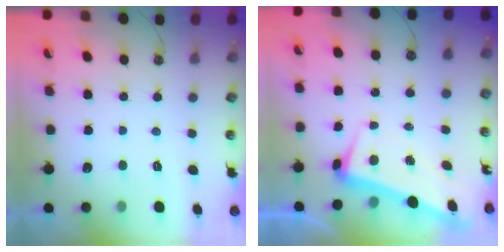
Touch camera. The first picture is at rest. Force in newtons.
{"total": 1.9, "press": 1.6, "slide": 1.1}